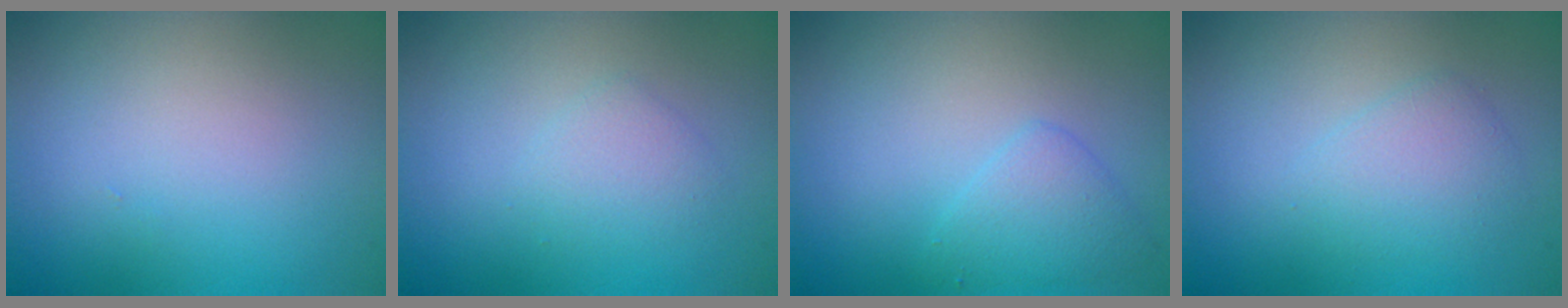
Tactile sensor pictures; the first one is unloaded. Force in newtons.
{"total": 1.5, "press": 1.5, "slide": 0.0}
{"total": 2.1, "press": 2.1, "slide": 0.0}
{"total": 2.2, "press": 2.2, "slide": 0.0}